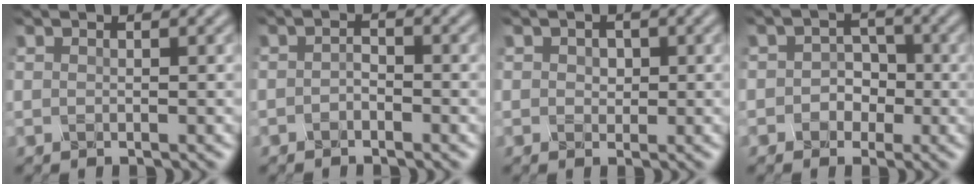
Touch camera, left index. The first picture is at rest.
{"total": 1.4, "force": [-1.1, 0.6, 0.5], "torque": [-0.010, 0.001, -0.027]}
{"total": 1.4, "force": [-0.1, 1.2, 0.6], "torque": [-0.016, 0.001, -0.004]}
{"total": 2.5, "force": [-1.1, 2.1, 0.9], "torque": [-0.008, 0.002, -0.031]}